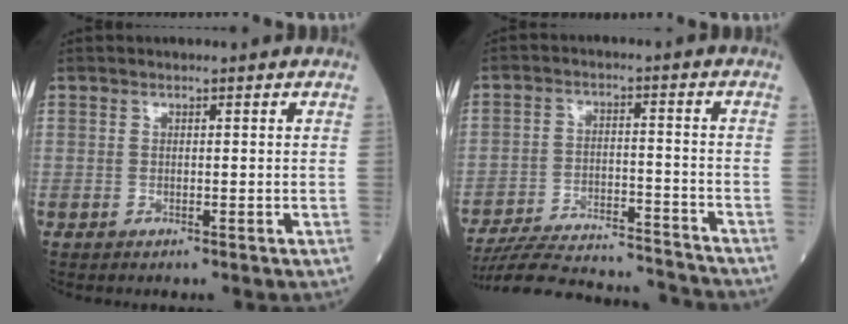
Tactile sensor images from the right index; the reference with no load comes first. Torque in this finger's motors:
{"motor_torque": [-1.13, -1.01, -0.69, -0.21]}